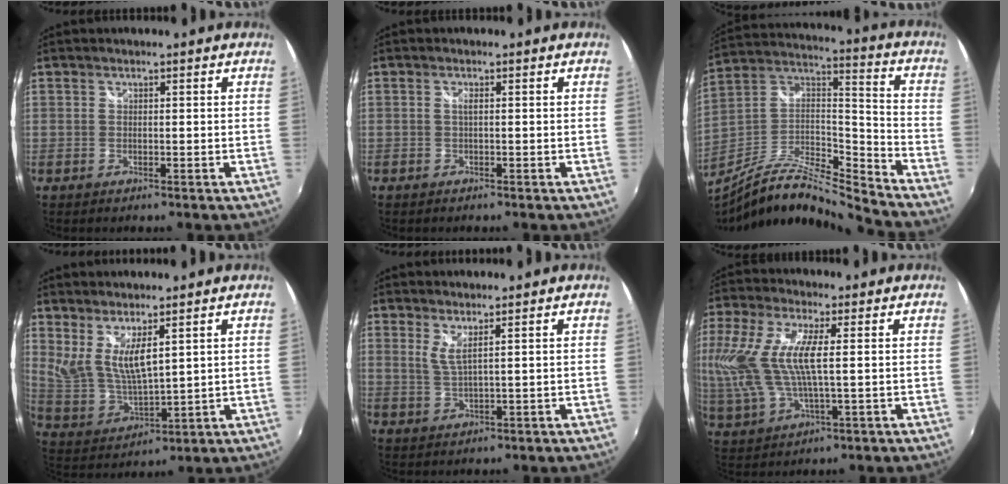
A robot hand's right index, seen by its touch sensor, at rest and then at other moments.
{"total": 0.7, "force": [-0.3, 0.0, 0.6], "torque": [-0.011, 0.003, -0.007]}
{"total": 16.7, "force": [-14.9, 1.0, 7.6], "torque": [-0.141, -0.005, -0.279]}
{"total": 8.6, "force": [4.6, 2.6, 6.7], "torque": [-0.128, -0.020, 0.103]}
{"total": 2.3, "force": [1.3, -0.1, 1.9], "torque": [-0.038, -0.008, 0.021]}
{"total": 16.4, "force": [2.4, 5.6, 15.2], "torque": [-0.311, -0.001, 0.054]}